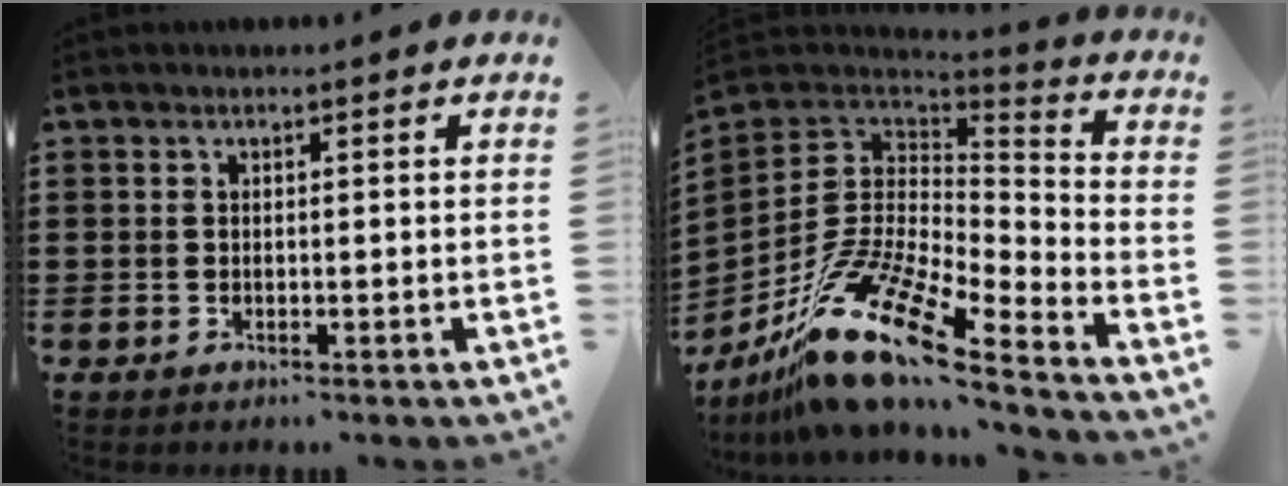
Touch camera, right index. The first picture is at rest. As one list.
[{"total": 17.0, "force": [-11.4, 4.7, 11.7], "torque": [-0.249, 0.025, -0.211]}]